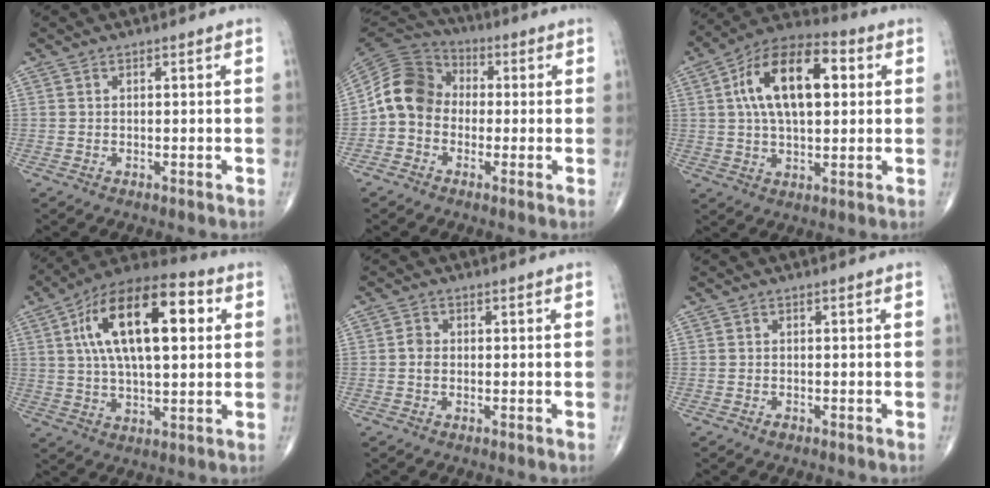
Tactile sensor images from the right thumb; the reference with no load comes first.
{"total": 10.6, "force": [-0.9, 8.9, 5.7], "torque": [-0.097, 0.034, -0.034]}
{"total": 17.4, "force": [3.7, 8.9, 14.5], "torque": [-0.234, 0.021, 0.053]}
{"total": 21.0, "force": [5.3, 9.4, 18.1], "torque": [-0.294, 0.015, 0.077]}
{"total": 1.7, "force": [-0.2, 1.3, 1.1], "torque": [-0.016, 0.003, -0.007]}
{"total": 0.7, "force": [-0.5, 0.4, 0.3], "torque": [-0.005, 0.000, -0.009]}